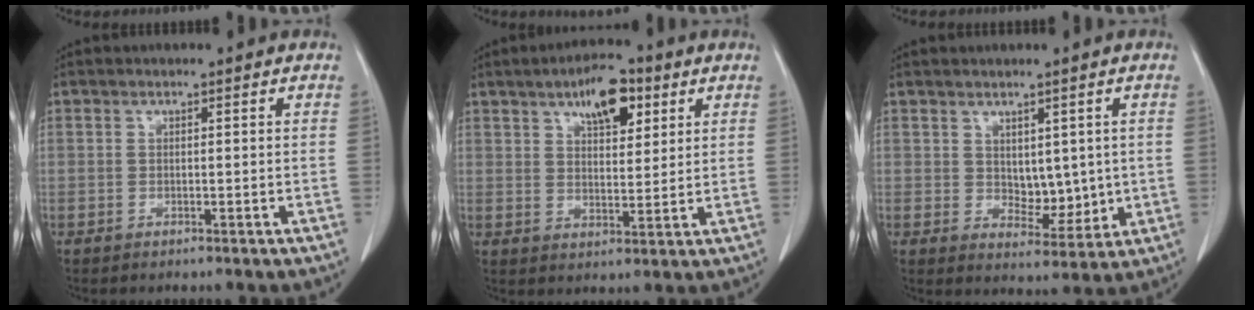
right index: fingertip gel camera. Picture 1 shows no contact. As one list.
[{"total": 8.3, "force": [4.4, 3.4, 6.1], "torque": [-0.099, 0.007, 0.071]}, {"total": 5.4, "force": [0.6, 3.2, 4.3], "torque": [-0.057, -0.007, 0.022]}]